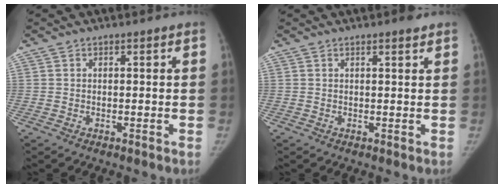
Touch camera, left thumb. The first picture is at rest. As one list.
[{"total": 1.4, "force": [1.0, 0.3, 0.9], "torque": [-0.012, -0.004, 0.013]}]